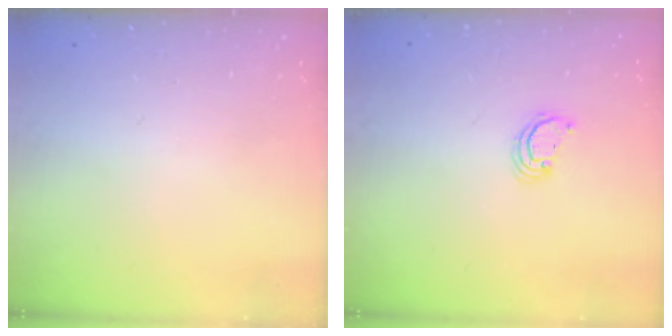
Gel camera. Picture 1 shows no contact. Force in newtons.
{"total": 2.6, "press": 2.6, "slide": 0.2}